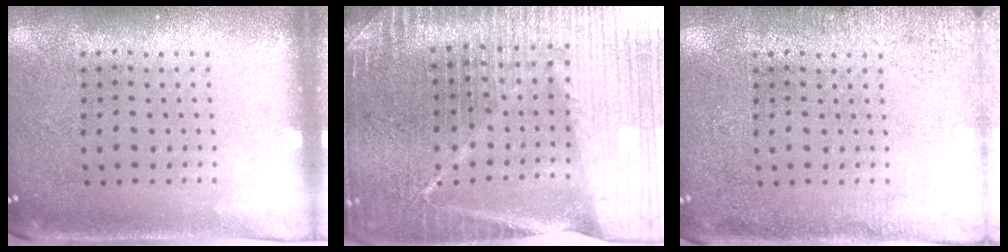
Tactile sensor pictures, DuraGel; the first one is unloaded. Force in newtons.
{"total": 5.7, "press": 5.1, "slide": 2.4}
{"total": 2.5, "press": 2.4, "slide": 0.5}